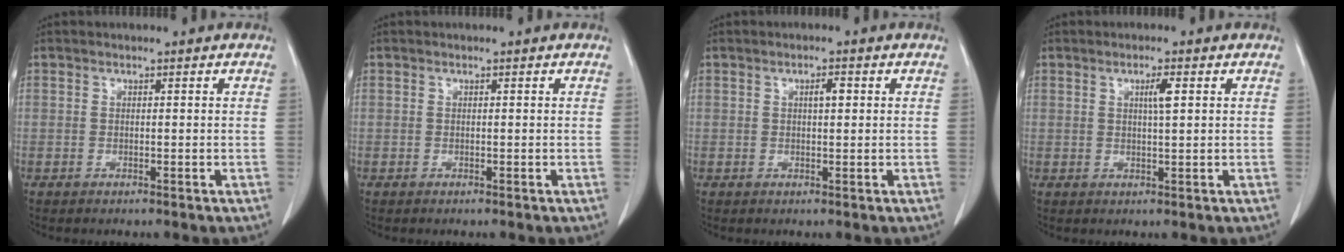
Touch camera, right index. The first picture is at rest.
{"total": 0.0}
{"total": 1.7, "force": [0.5, 0.5, 1.5], "torque": [-0.025, 0.003, 0.008]}
{"total": 2.3, "force": [0.8, 0.1, 2.2], "torque": [-0.038, 0.000, 0.013]}